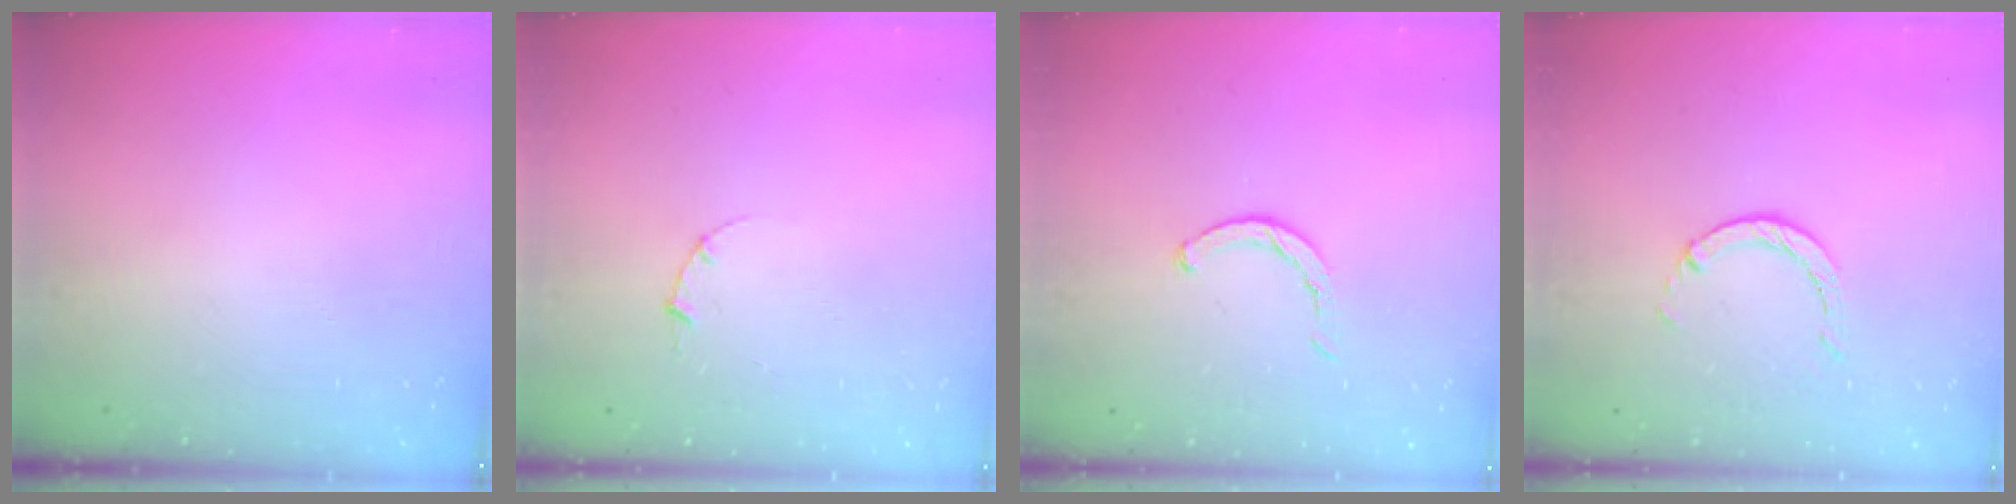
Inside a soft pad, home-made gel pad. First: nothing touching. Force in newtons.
{"total": 1.0, "press": 1.0, "slide": 0.3}
{"total": 1.8, "press": 1.8, "slide": 0.3}
{"total": 1.2, "press": 1.2, "slide": 0.2}